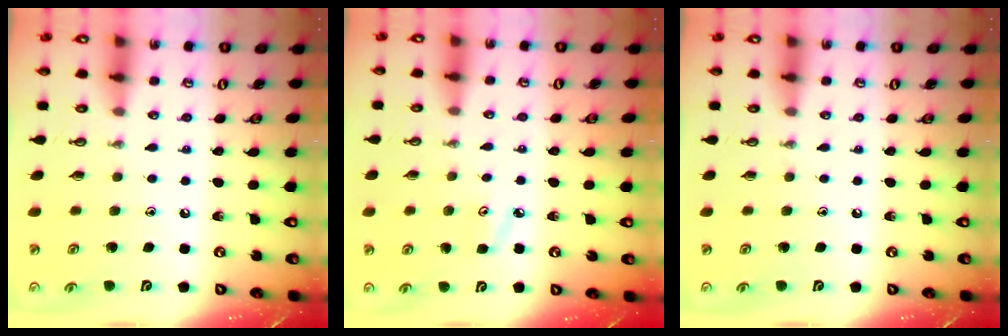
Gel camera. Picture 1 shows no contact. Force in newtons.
{"total": 4.1, "press": 4.1, "slide": 0.3}
{"total": 0.0}